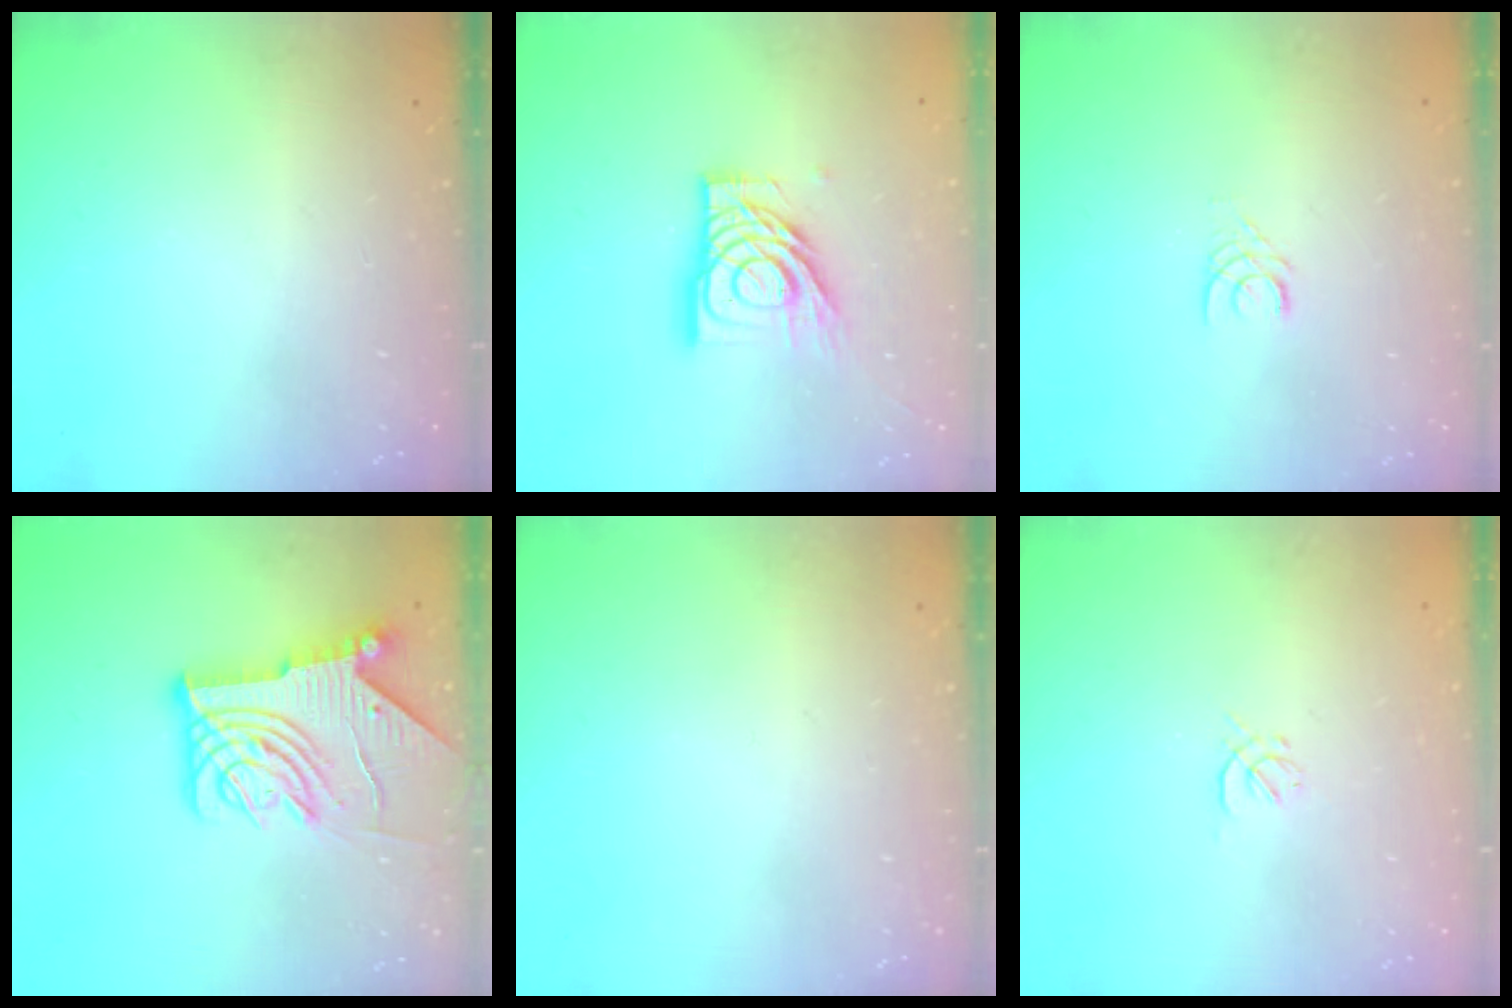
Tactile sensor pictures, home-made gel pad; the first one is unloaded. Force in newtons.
{"total": 14.2, "press": 14.1, "slide": 1.6}
{"total": 2.4, "press": 2.4, "slide": 0.2}
{"total": 12.0, "press": 11.9, "slide": 1.5}
{"total": 0.0}
{"total": 0.7, "press": 0.5, "slide": 0.5}